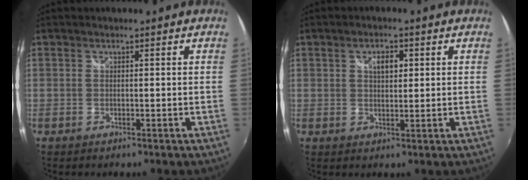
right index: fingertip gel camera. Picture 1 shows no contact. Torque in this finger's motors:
{"motor_torque": [0.03, -0.02, 0.10, 0.05]}